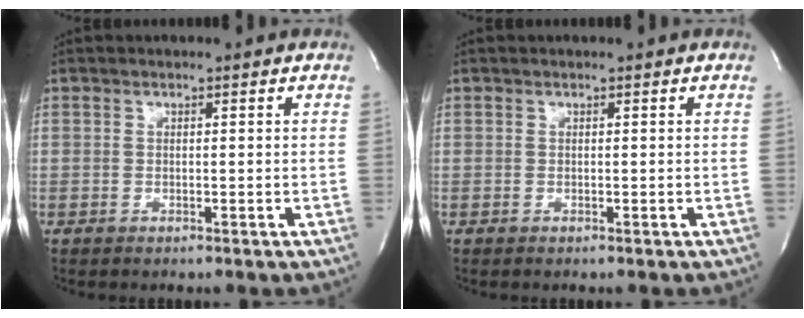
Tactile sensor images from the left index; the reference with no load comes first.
{"total": 0.0}